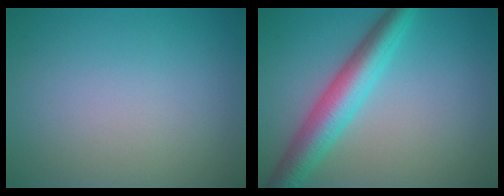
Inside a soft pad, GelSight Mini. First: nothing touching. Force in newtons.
{"total": 5.6, "press": 5.6, "slide": 0.0}